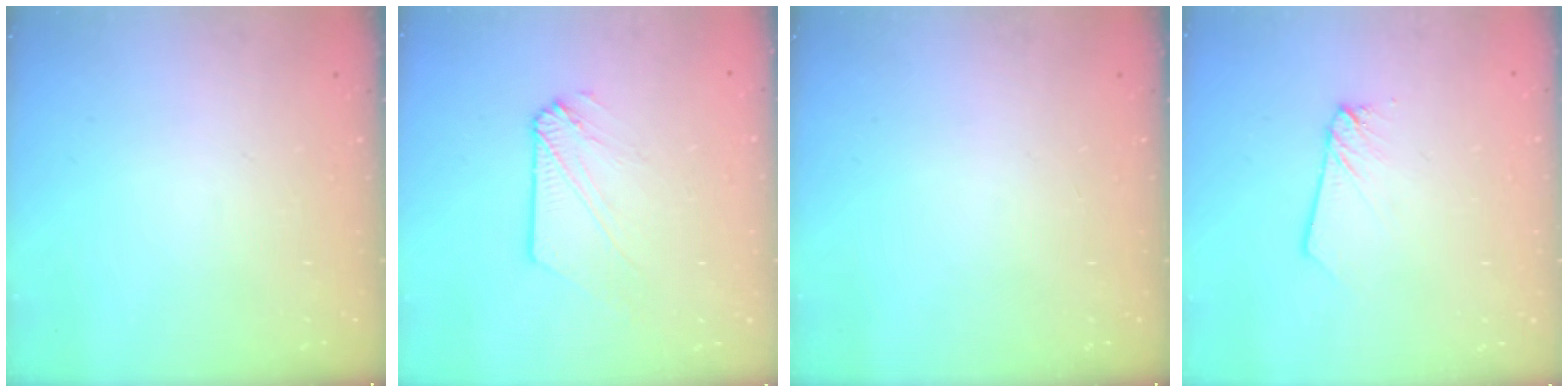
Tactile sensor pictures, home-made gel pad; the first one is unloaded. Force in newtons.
{"total": 5.3, "press": 5.3, "slide": 0.7}
{"total": 0.0}
{"total": 1.7, "press": 1.7, "slide": 0.1}